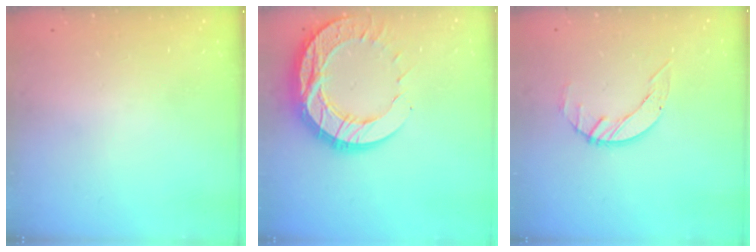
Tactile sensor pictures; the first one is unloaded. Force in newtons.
{"total": 19.4, "press": 19.4, "slide": 1.8}
{"total": 3.3, "press": 3.3, "slide": 0.4}